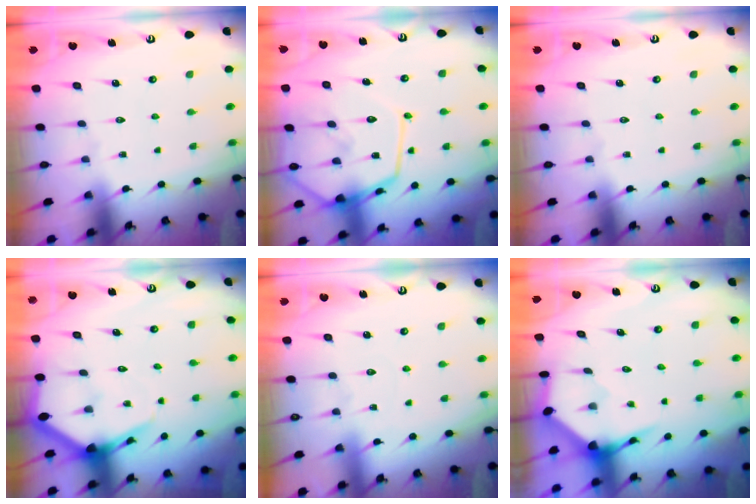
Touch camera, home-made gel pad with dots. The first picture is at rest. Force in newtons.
{"total": 18.3, "press": 18.2, "slide": 1.6}
{"total": 0.0}
{"total": 5.1, "press": 5.0, "slide": 0.5}
{"total": 2.7, "press": 2.7, "slide": 0.3}
{"total": 4.0, "press": 3.9, "slide": 0.4}